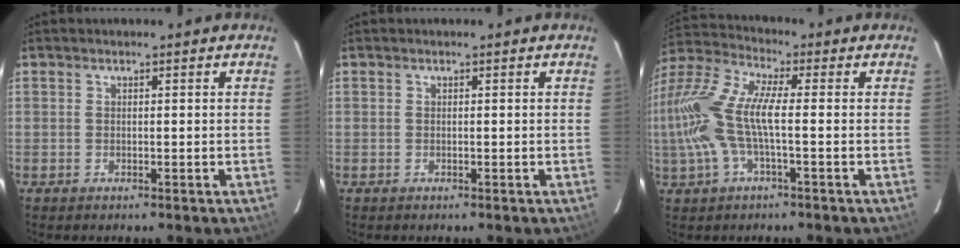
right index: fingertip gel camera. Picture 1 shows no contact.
{"total": 0.0}
{"total": 15.7, "force": [-1.6, 4.8, 14.9], "torque": [-0.296, 0.000, -0.036]}